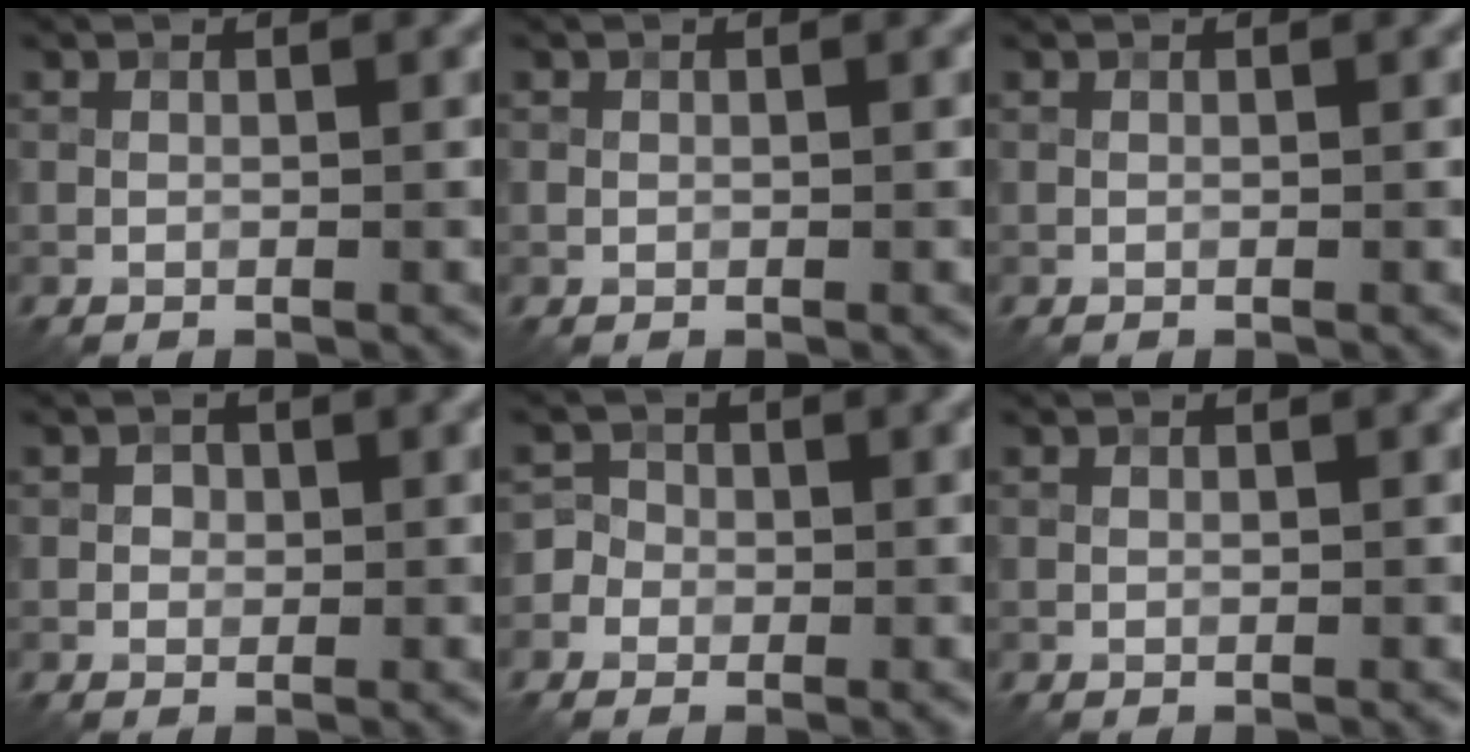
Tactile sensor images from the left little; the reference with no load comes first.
{"total": 0.0}
{"total": 0.0}
{"total": 0.9, "force": [0.1, 0.8, 0.3], "torque": [0.000, -0.003, 0.000]}
{"total": 2.8, "force": [-1.3, 2.5, 0.4], "torque": [0.011, 0.010, -0.045]}
{"total": 0.0}